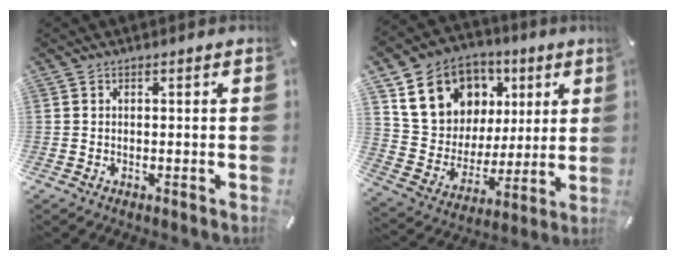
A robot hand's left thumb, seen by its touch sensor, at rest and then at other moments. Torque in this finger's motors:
{"motor_torque": [2.00, 1.89, 1.44, -1.33, 0.12]}